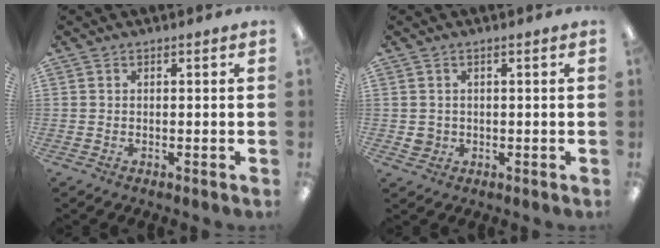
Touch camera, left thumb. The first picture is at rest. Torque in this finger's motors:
{"motor_torque": [-0.07, 0.24, 0.42, -0.24, -0.02]}